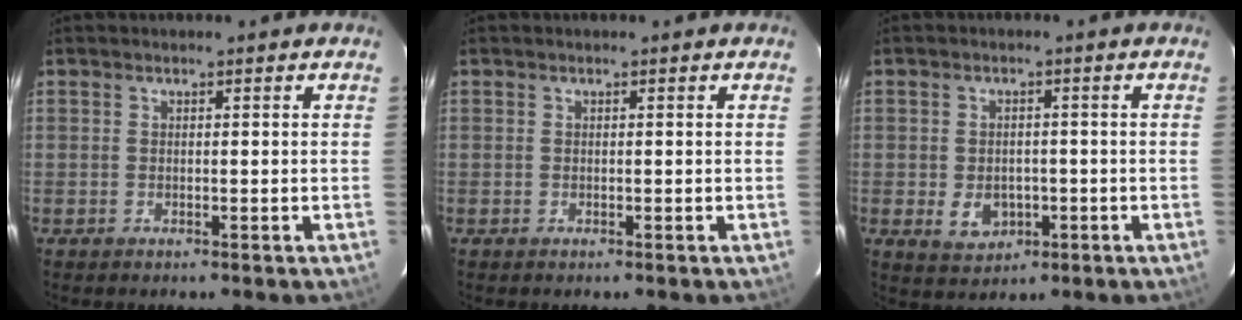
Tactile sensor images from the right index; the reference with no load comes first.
{"total": 0.0}
{"total": 5.6, "force": [-1.5, 4.3, 3.2], "torque": [-0.064, -0.004, -0.011]}